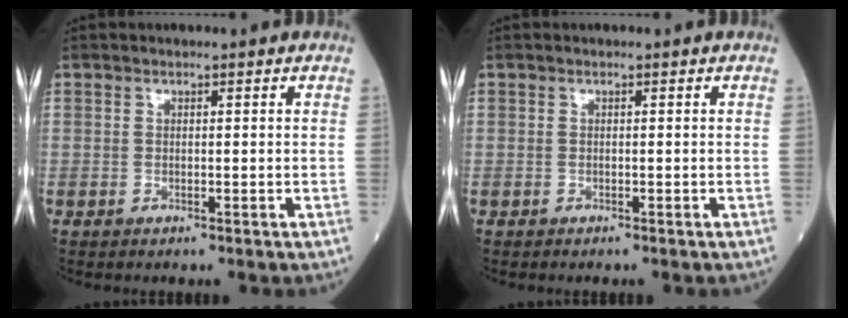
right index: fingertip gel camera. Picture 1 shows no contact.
{"total": 0.0}